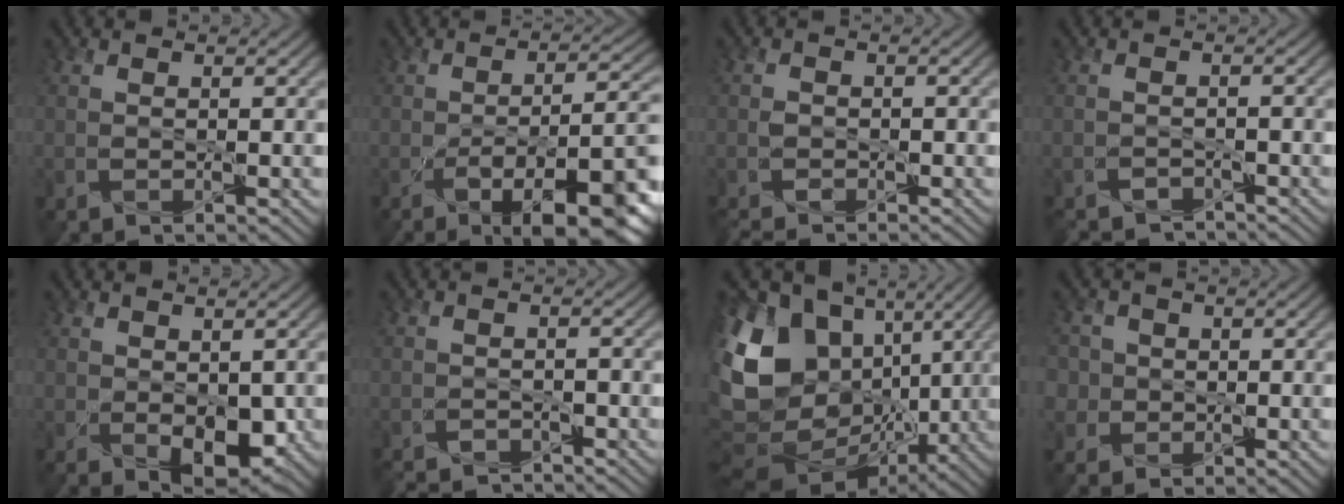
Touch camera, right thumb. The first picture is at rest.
{"total": 12.8, "force": [-6.1, 4.2, 10.5], "torque": [-0.146, -0.011, -0.090]}
{"total": 2.3, "force": [-2.0, 0.8, 0.7], "torque": [-0.017, -0.006, -0.046]}
{"total": 3.6, "force": [-3.5, 0.8, 0.5], "torque": [-0.010, -0.001, -0.055]}
{"total": 4.3, "force": [-0.3, 2.6, 3.4], "torque": [-0.065, -0.019, 0.005]}
{"total": 4.6, "force": [-4.4, 1.1, 0.9], "torque": [-0.013, -0.004, -0.069]}
{"total": 17.6, "force": [2.7, 13.3, 11.2], "torque": [-0.265, 0.008, 0.070]}
{"total": 4.1, "force": [0.5, 3.9, 1.1], "torque": [-0.032, 0.004, 0.002]}